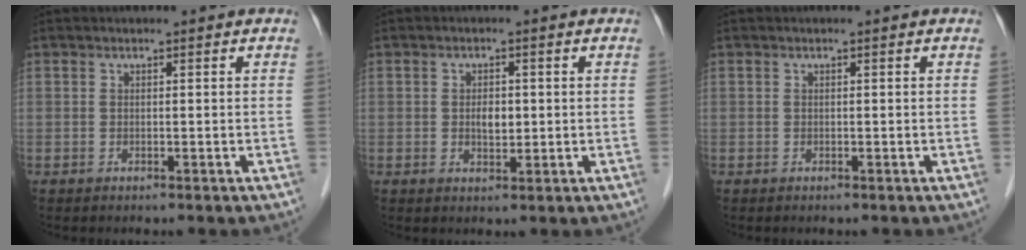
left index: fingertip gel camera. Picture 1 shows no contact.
{"total": 2.4, "force": [0.1, 1.4, 2.0], "torque": [-0.036, 0.000, 0.002]}
{"total": 0.0}